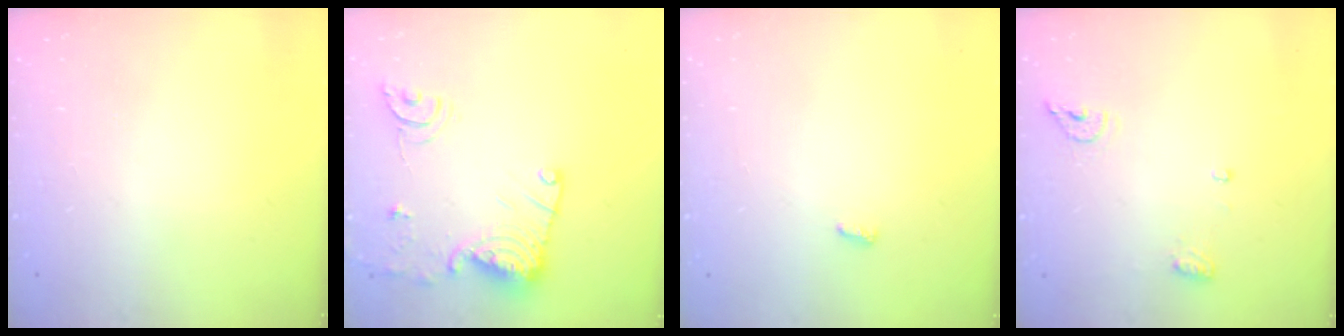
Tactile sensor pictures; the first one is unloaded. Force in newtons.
{"total": 14.7, "press": 14.7, "slide": 0.7}
{"total": 2.8, "press": 2.8, "slide": 0.5}
{"total": 6.6, "press": 6.5, "slide": 1.0}